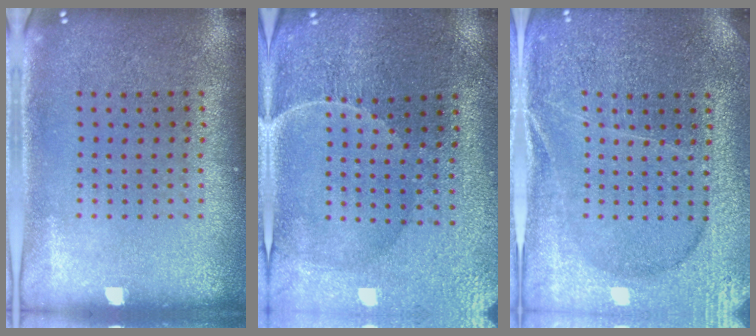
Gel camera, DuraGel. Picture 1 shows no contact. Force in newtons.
{"total": 1.3, "press": 1.2, "slide": 0.3}
{"total": 3.4, "press": 3.4, "slide": 0.7}